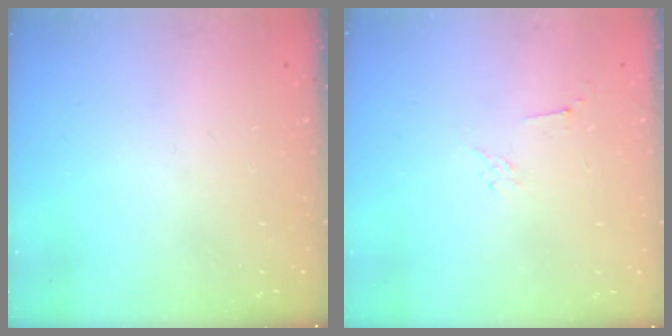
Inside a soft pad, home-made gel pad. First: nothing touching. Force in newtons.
{"total": 2.9, "press": 2.8, "slide": 0.8}